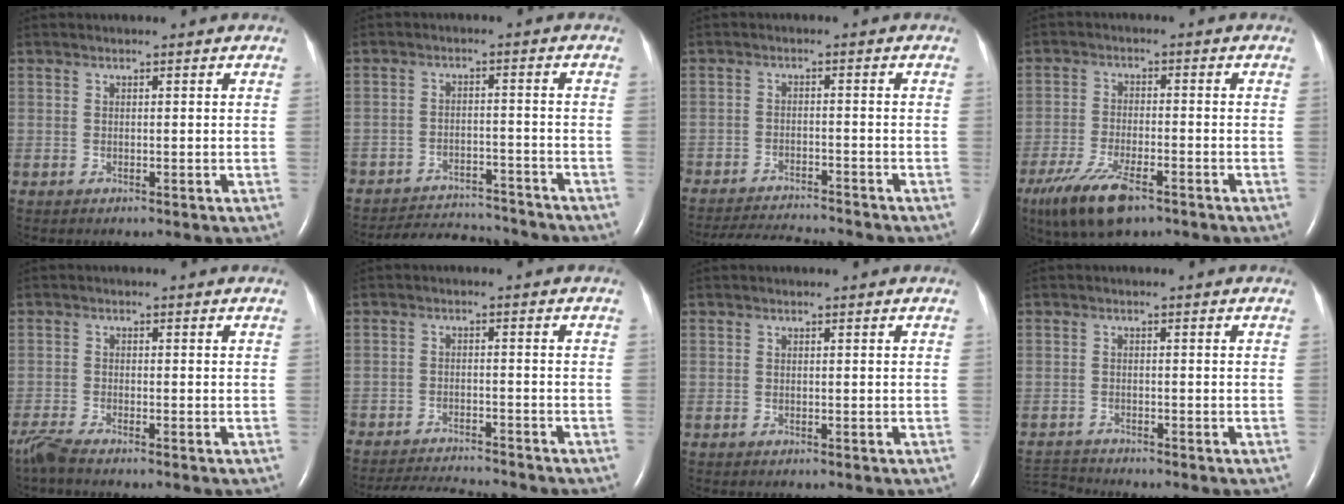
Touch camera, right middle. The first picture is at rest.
{"total": 11.8, "force": [-11.4, 2.2, 2.1], "torque": [-0.034, -0.002, -0.161]}
{"total": 12.2, "force": [-11.6, 1.0, 3.8], "torque": [-0.062, -0.015, -0.172]}
{"total": 9.6, "force": [-6.2, 2.7, 6.7], "torque": [-0.135, -0.019, -0.108]}
{"total": 2.8, "force": [-2.5, -0.2, 1.2], "torque": [-0.035, -0.012, -0.054]}
{"total": 11.3, "force": [-10.8, 0.7, 3.3], "torque": [-0.052, -0.014, -0.164]}
{"total": 0.0}
{"total": 3.4, "force": [-3.3, -0.3, -0.3], "torque": [0.002, -0.016, -0.061]}